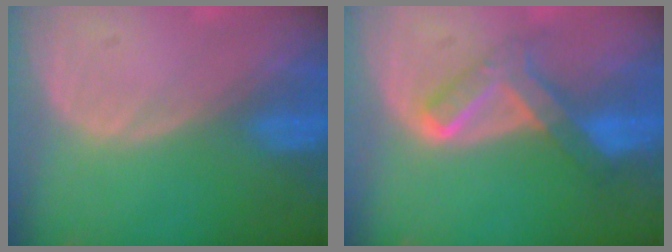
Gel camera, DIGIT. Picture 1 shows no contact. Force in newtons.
{"total": 6.5, "press": 5.9, "slide": 2.6}